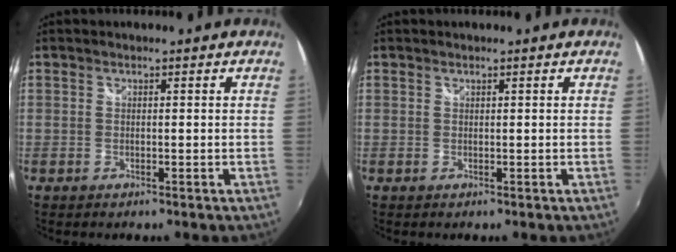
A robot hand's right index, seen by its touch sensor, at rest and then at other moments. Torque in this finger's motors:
{"motor_torque": [-0.05, -0.14, 0.04, 0.01]}